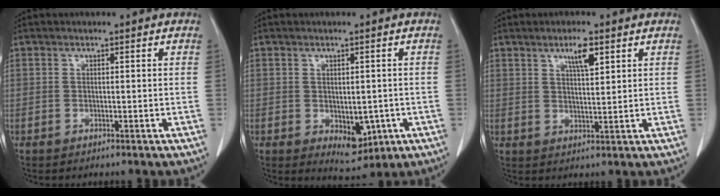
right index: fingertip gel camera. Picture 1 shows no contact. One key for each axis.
{"total": 5.2, "fx": -1.4, "fy": 3.0, "fz": 4.0, "tx": -0.046, "ty": -0.008, "tz": -0.005}
{"total": 4.1, "fx": 2.3, "fy": 0.7, "fz": 3.3, "tx": -0.058, "ty": -0.001, "tz": 0.040}